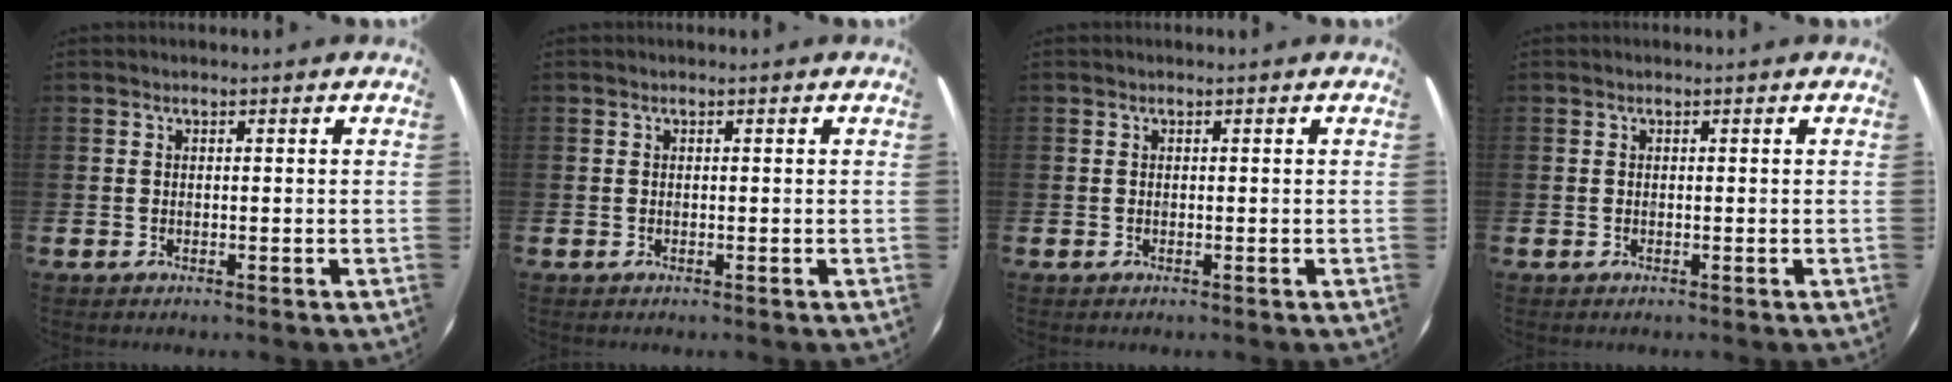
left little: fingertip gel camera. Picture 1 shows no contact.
{"total": 0.0}
{"total": 0.0}
{"total": 0.0}